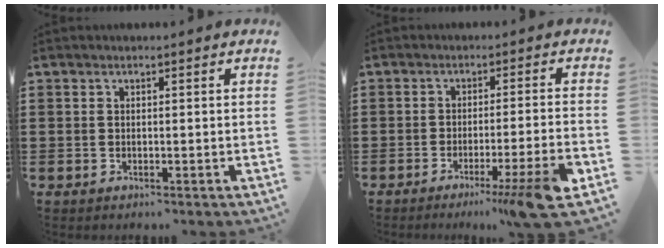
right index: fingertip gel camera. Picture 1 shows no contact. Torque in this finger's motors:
{"motor_torque": [0.75, -0.50, 0.58, 0.07]}